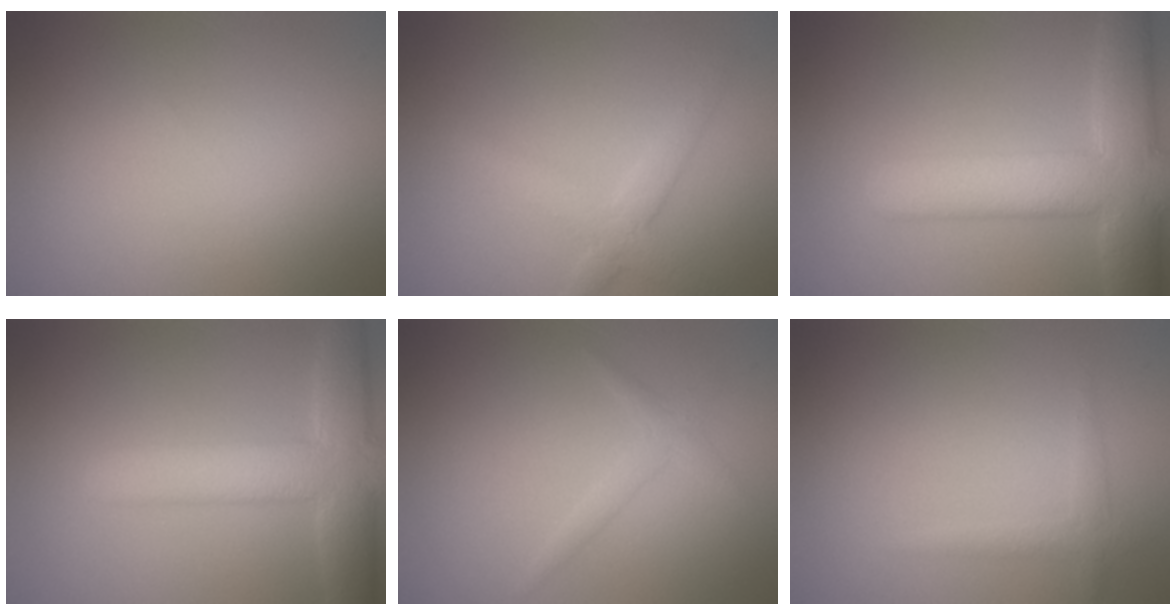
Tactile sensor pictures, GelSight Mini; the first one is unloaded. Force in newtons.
{"total": 2.7, "press": 2.7, "slide": 0.1}
{"total": 8.7, "press": 8.7, "slide": 0.7}
{"total": 7.0, "press": 7.0, "slide": 0.4}
{"total": 1.4, "press": 1.4, "slide": 0.1}
{"total": 1.3, "press": 1.3, "slide": 0.1}